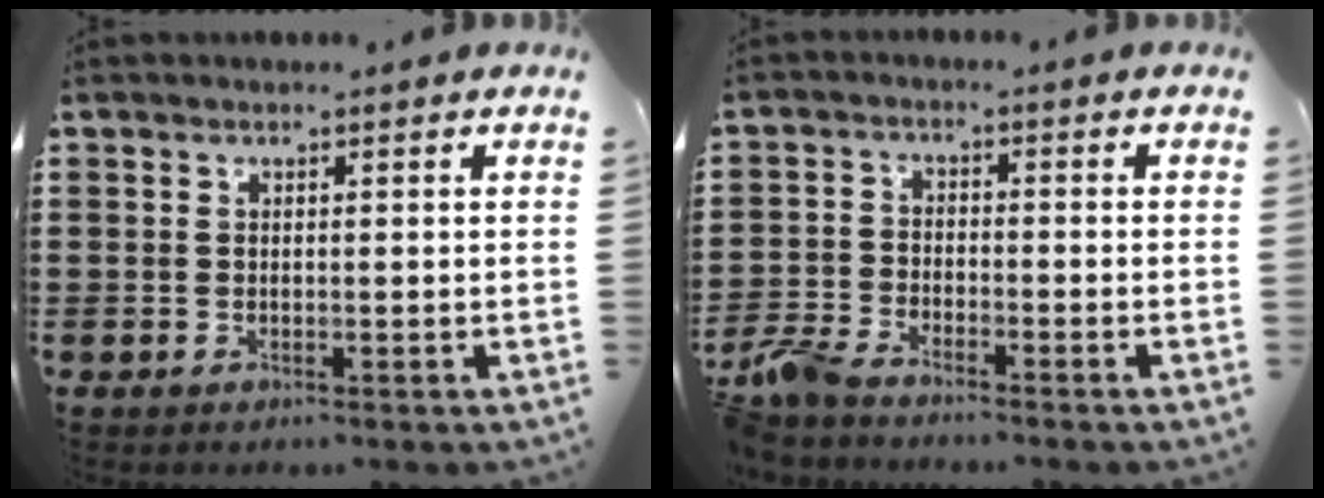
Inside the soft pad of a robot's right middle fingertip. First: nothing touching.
{"total": 4.4, "force": [-4.1, 0.9, 1.6], "torque": [-0.061, -0.009, -0.090]}